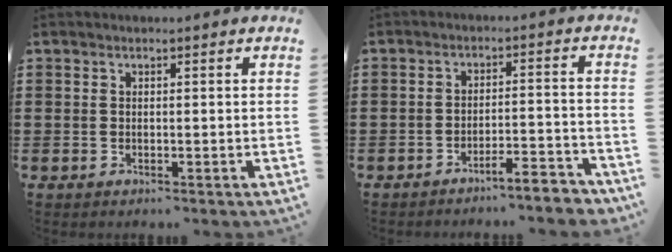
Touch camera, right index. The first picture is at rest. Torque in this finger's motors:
{"motor_torque": [0.40, 0.63, 0.25, 0.03]}